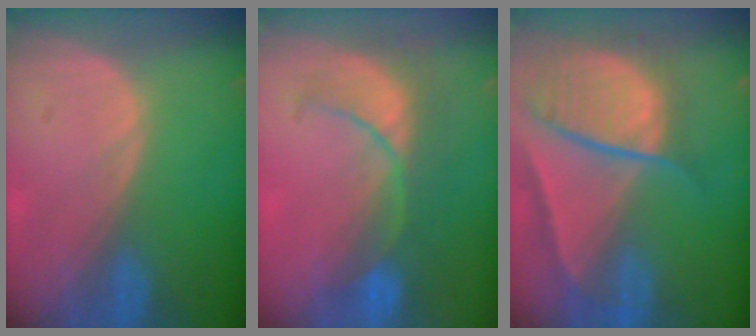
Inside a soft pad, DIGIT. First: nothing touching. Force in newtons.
{"total": 7.9, "press": 7.8, "slide": 1.6}
{"total": 10.4, "press": 8.8, "slide": 5.5}